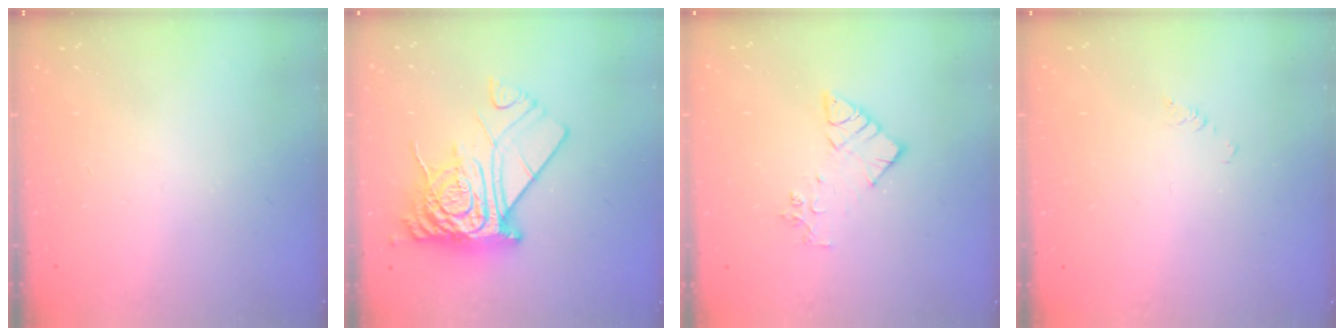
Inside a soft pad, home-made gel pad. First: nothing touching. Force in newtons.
{"total": 15.8, "press": 15.8, "slide": 1.6}
{"total": 8.8, "press": 8.8, "slide": 0.7}
{"total": 1.2, "press": 1.2, "slide": 0.2}